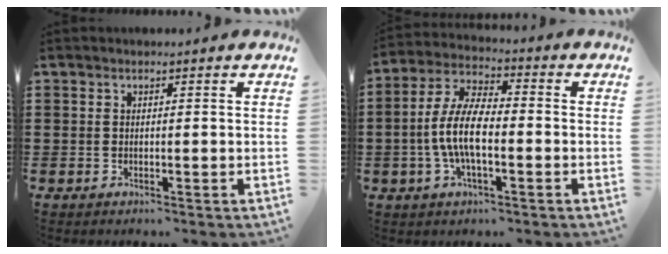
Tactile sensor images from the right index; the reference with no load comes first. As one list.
[{"total": 8.7, "force": [-1.9, 3.4, 7.7], "torque": [-0.180, -0.008, -0.044]}]